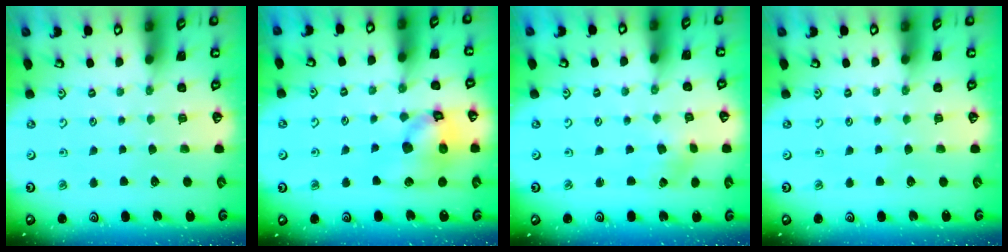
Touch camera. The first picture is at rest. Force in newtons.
{"total": 14.6, "press": 14.5, "slide": 2.1}
{"total": 2.4, "press": 2.3, "slide": 0.4}
{"total": 0.0}